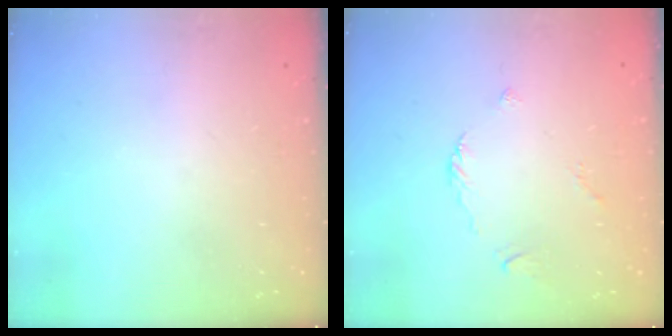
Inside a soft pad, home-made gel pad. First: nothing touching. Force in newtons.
{"total": 2.6, "press": 2.6, "slide": 0.6}